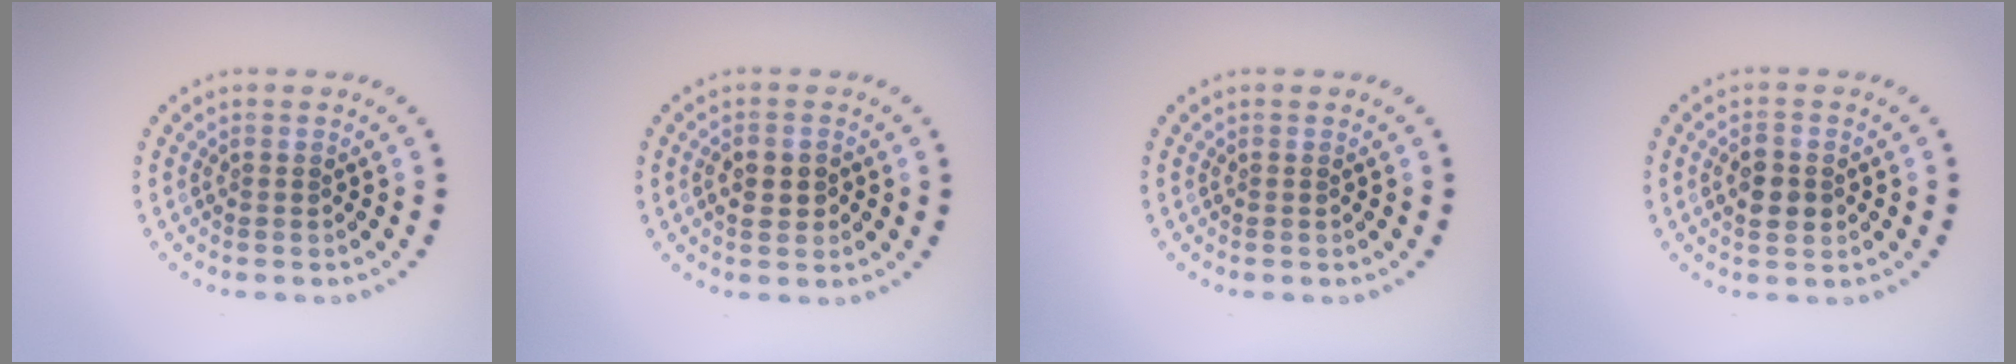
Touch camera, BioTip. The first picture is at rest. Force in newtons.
{"total": 2.4, "press": 2.4, "slide": 0.2}
{"total": 0.0}
{"total": 2.9, "press": 2.9, "slide": 0.1}